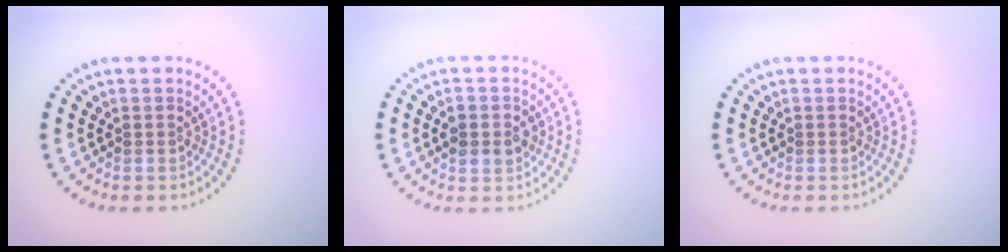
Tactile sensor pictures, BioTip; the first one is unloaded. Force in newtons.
{"total": 2.6, "press": 2.6, "slide": 0.2}
{"total": 0.0}